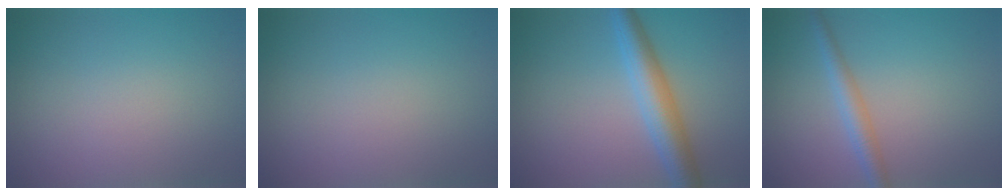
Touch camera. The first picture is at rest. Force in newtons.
{"total": 0.0}
{"total": 4.4, "press": 4.4, "slide": 0.2}
{"total": 2.3, "press": 2.3, "slide": 0.0}